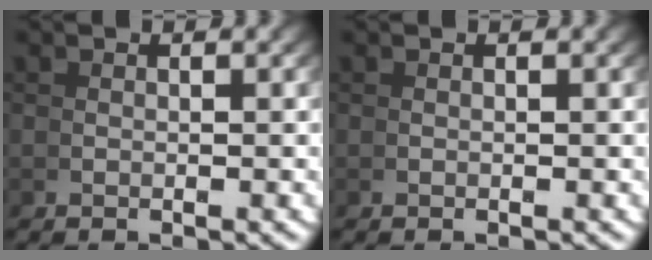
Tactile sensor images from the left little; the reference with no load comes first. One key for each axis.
{"total": 0.0}